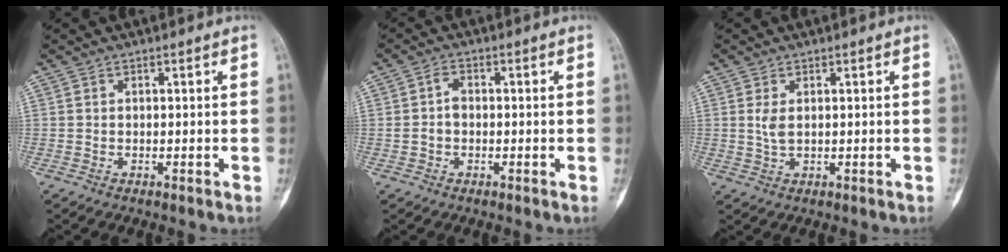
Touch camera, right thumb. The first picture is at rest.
{"total": 2.7, "force": [-0.3, 2.0, 1.9], "torque": [-0.032, 0.011, -0.010]}
{"total": 2.3, "force": [0.5, 1.0, 2.0], "torque": [-0.046, -0.002, 0.016]}